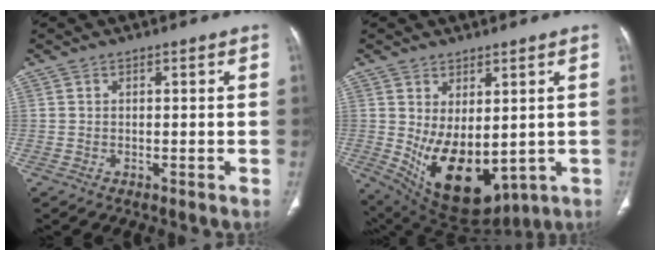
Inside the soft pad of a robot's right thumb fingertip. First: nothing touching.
{"total": 14.3, "force": [-0.7, 8.2, 11.7], "torque": [-0.173, -0.021, 0.028]}